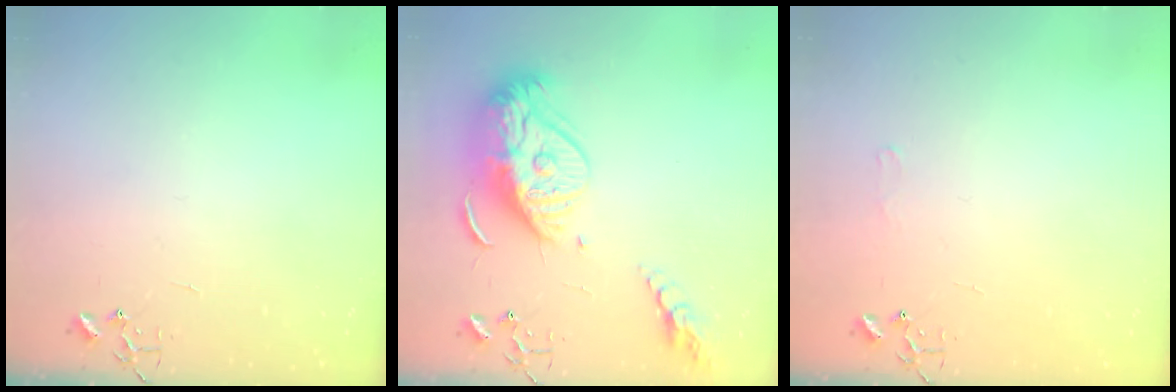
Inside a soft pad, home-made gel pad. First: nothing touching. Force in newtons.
{"total": 18.4, "press": 18.3, "slide": 1.7}
{"total": 6.4, "press": 6.4, "slide": 0.8}